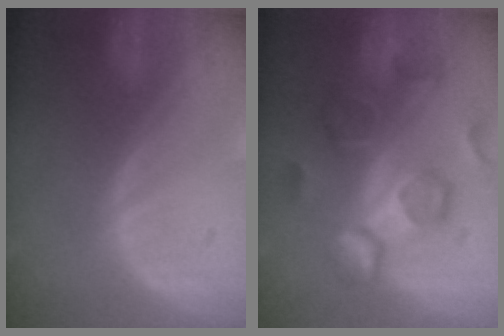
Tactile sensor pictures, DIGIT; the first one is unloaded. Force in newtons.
{"total": 10.0, "press": 9.3, "slide": 3.6}